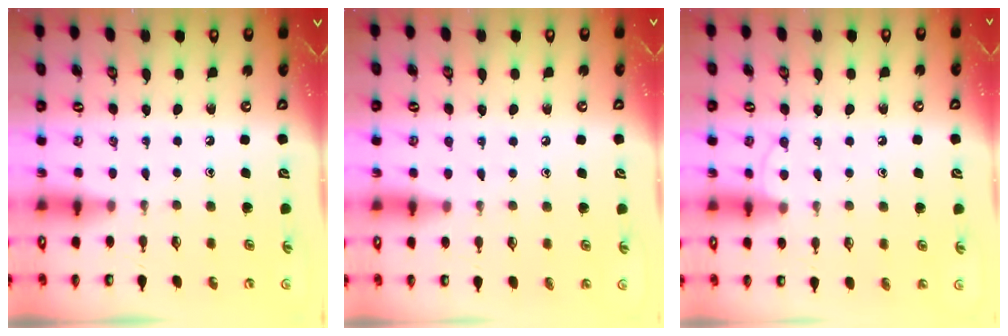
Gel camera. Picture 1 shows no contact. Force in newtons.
{"total": 2.3, "press": 2.3, "slide": 0.2}
{"total": 7.2, "press": 7.1, "slide": 0.7}